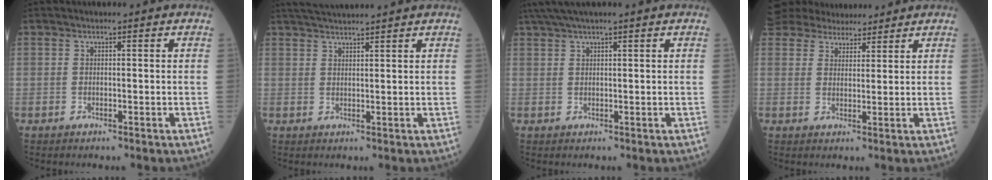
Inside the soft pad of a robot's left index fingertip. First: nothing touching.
{"total": 6.9, "force": [6.4, -0.8, 2.6], "torque": [-0.047, 0.030, 0.100]}
{"total": 5.5, "force": [4.5, -0.7, 3.1], "torque": [-0.054, 0.037, 0.084]}
{"total": 8.9, "force": [8.2, 2.6, 2.4], "torque": [-0.043, 0.024, 0.134]}